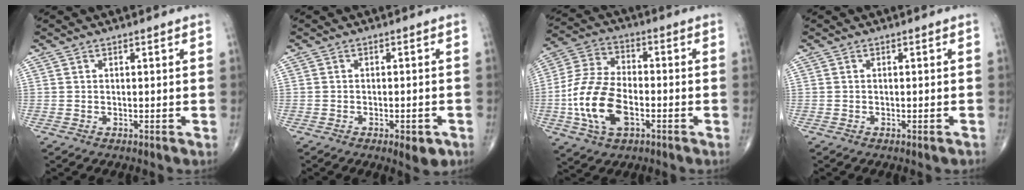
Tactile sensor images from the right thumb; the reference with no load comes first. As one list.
[{"total": 4.1, "force": [-2.1, 1.5, 3.2], "torque": [-0.040, 0.003, -0.022]}, {"total": 14.7, "force": [-3.9, 8.4, 11.4], "torque": [-0.231, 0.020, -0.075]}, {"total": 1.0, "force": [-0.7, 0.1, 0.8], "torque": [-0.013, -0.002, -0.006]}]